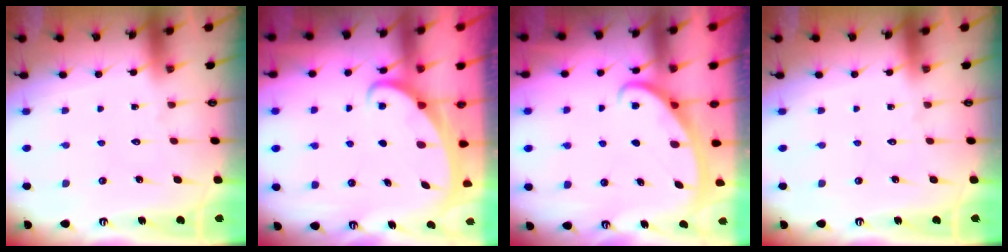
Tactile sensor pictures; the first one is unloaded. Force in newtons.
{"total": 2.0, "press": 2.0, "slide": 0.3}
{"total": 2.6, "press": 2.6, "slide": 0.4}
{"total": 0.0}